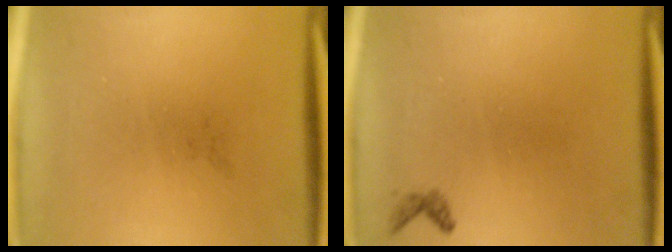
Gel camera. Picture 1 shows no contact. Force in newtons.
{"total": 0.7}